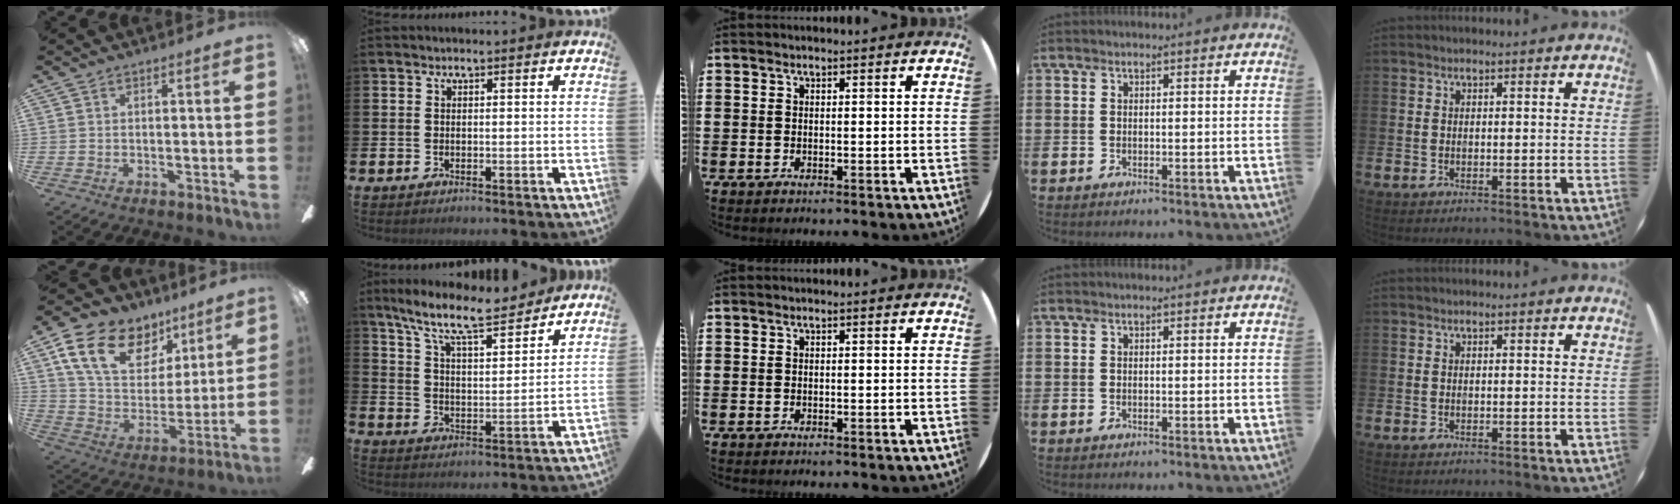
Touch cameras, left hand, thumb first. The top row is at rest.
{"thumb": {"total": 20.2, "force": [10.9, 12.8, 11.2], "torque": [-0.195, -0.039, 0.201]}, "index": {"total": 10.0, "force": [8.8, 1.6, 4.5], "torque": [-0.114, -0.051, 0.155]}}